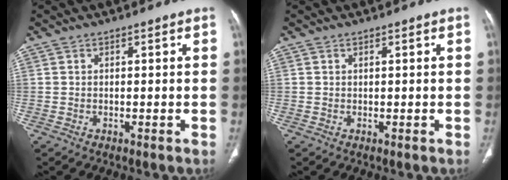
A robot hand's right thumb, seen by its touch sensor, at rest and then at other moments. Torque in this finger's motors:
{"motor_torque": [-0.25, 0.16, -0.14, 0.08, 0.00]}